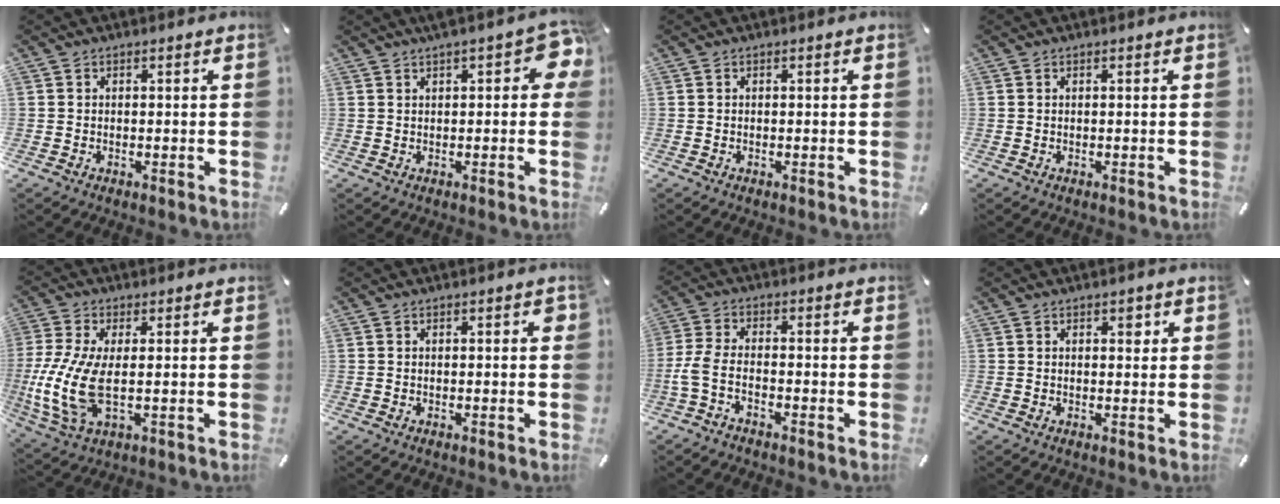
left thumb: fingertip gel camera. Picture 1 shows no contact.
{"total": 7.1, "force": [2.3, 2.9, 6.1], "torque": [-0.080, -0.001, 0.035]}
{"total": 0.0}
{"total": 0.0}
{"total": 12.4, "force": [-0.4, 5.1, 11.3], "torque": [-0.253, -0.024, -0.004]}
{"total": 1.0, "force": [0.1, 0.6, 0.8], "torque": [-0.014, 0.004, 0.000]}
{"total": 4.6, "force": [-2.7, 1.4, 3.4], "torque": [-0.083, -0.004, -0.052]}
{"total": 1.8, "force": [0.7, 1.2, 1.1], "torque": [0.001, -0.005, 0.006]}